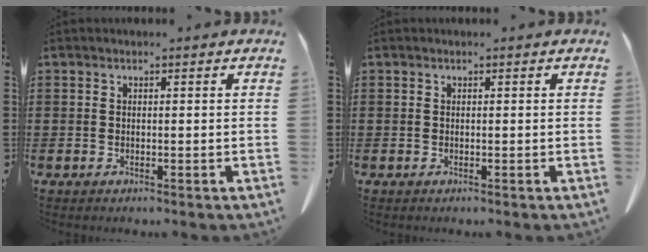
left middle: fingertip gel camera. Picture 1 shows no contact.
{"total": 0.0}